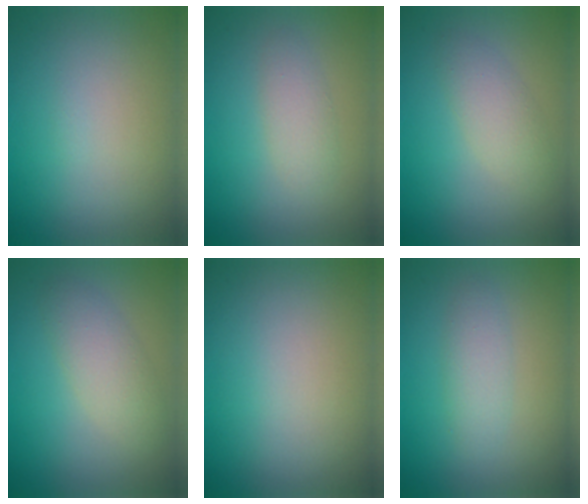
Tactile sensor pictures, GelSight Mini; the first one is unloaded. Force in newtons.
{"total": 1.9, "press": 1.9, "slide": 0.0}
{"total": 2.4, "press": 2.4, "slide": 0.1}
{"total": 2.8, "press": 2.8, "slide": 0.1}
{"total": 0.0}
{"total": 1.9, "press": 1.9, "slide": 0.1}